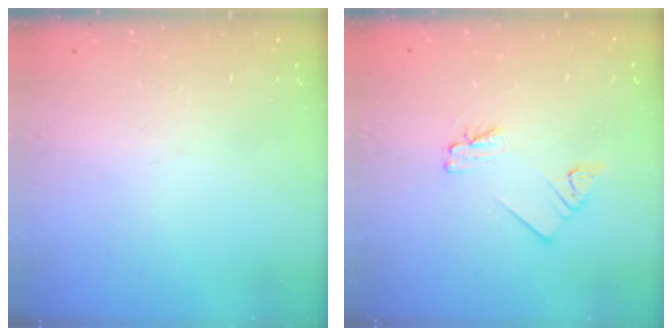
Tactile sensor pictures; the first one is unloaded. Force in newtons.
{"total": 2.3, "press": 2.3, "slide": 0.1}